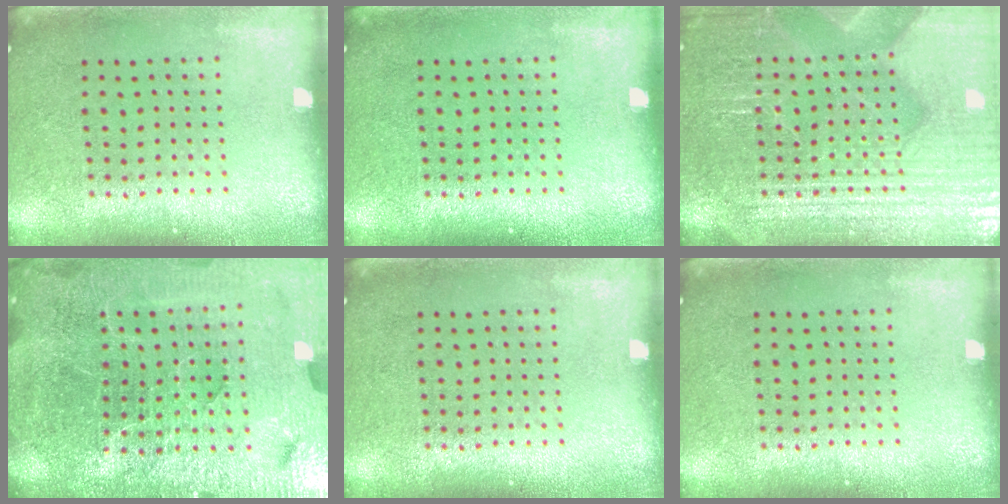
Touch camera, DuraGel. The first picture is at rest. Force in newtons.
{"total": 0.0}
{"total": 7.5, "press": 7.5, "slide": 1.1}
{"total": 7.2, "press": 6.2, "slide": 3.7}
{"total": 0.0}
{"total": 0.0}